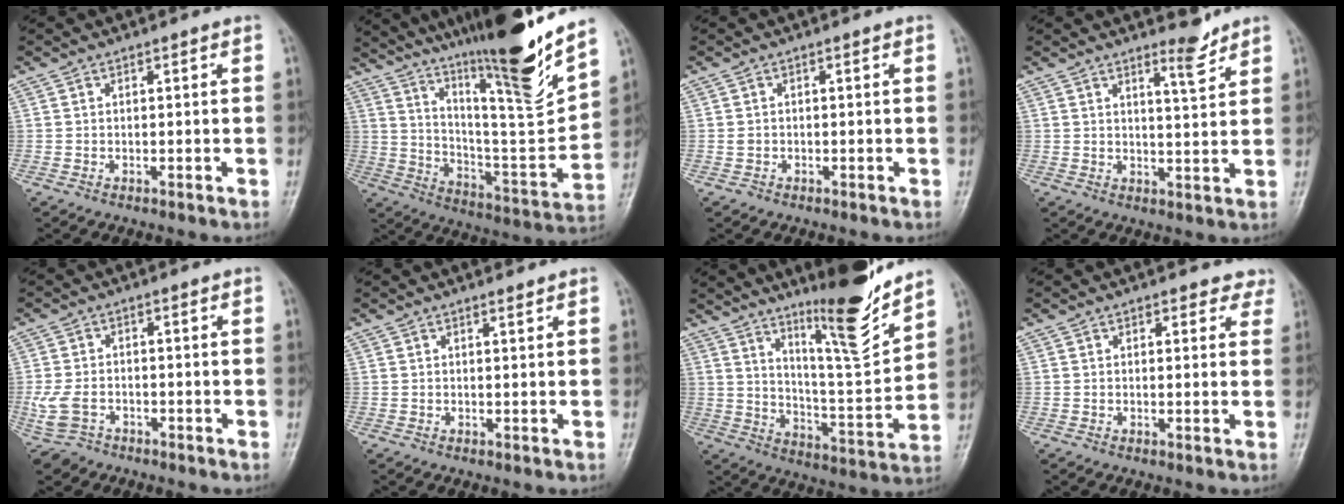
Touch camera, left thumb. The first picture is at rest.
{"total": 24.6, "force": [17.8, 1.9, 16.9], "torque": [-0.241, -0.096, 0.297]}
{"total": 1.0, "force": [-0.3, 0.9, 0.3], "torque": [-0.003, 0.002, -0.006]}
{"total": 4.2, "force": [3.4, 0.7, 2.4], "torque": [-0.028, -0.032, 0.051]}
{"total": 5.0, "force": [-2.4, 3.6, 2.5], "torque": [-0.061, 0.010, -0.042]}
{"total": 0.7, "force": [0.6, 0.0, 0.3], "torque": [-0.007, -0.005, 0.011]}
{"total": 14.8, "force": [11.2, 1.4, 9.6], "torque": [-0.133, -0.089, 0.189]}
{"total": 3.4, "force": [2.7, 1.9, 0.8], "torque": [0.026, -0.010, 0.019]}